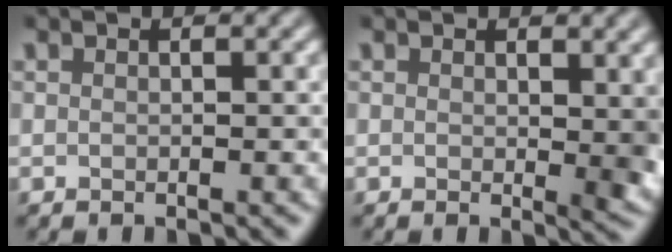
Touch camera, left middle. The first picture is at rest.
{"total": 3.2, "force": [1.0, 1.5, 2.7], "torque": [-0.028, -0.006, 0.016]}